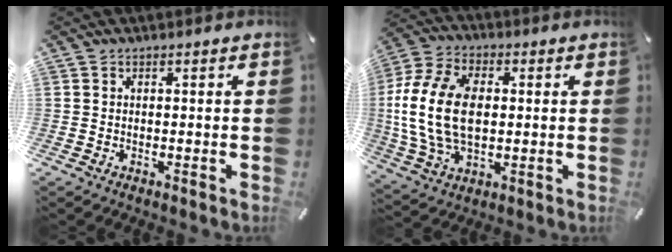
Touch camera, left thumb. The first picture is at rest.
{"total": 16.7, "force": [0.6, 11.2, 12.3], "torque": [-0.285, 0.005, 0.010]}